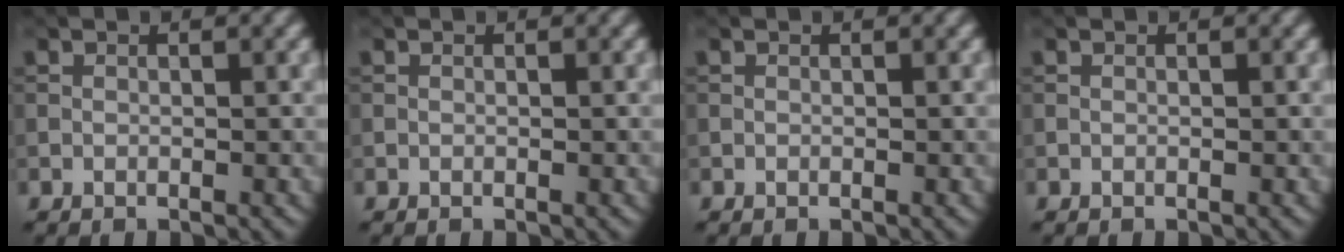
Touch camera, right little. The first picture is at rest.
{"total": 0.0}
{"total": 0.0}
{"total": 0.0}